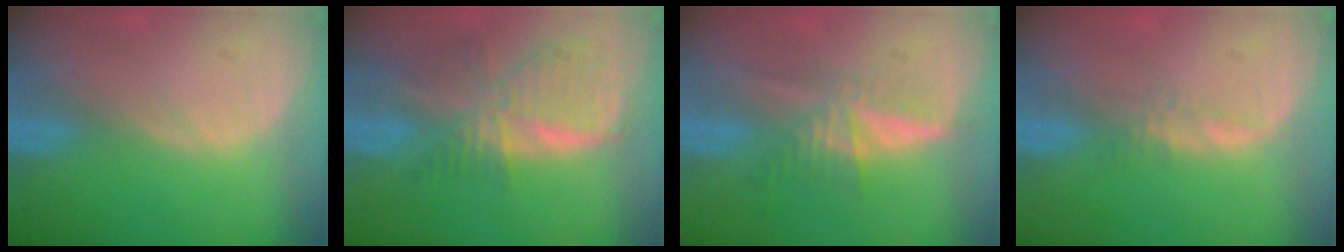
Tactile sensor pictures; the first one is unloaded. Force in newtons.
{"total": 8.9, "press": 7.7, "slide": 4.5}
{"total": 5.3, "press": 5.2, "slide": 1.2}
{"total": 1.3, "press": 1.2, "slide": 0.5}